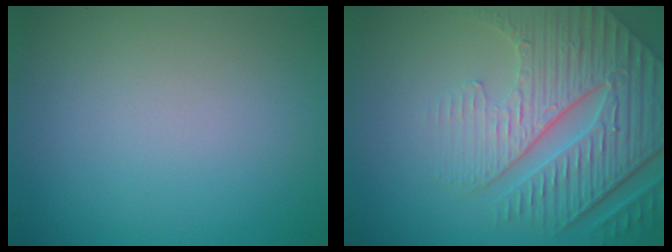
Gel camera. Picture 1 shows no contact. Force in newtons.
{"total": 8.0, "press": 5.8, "slide": 5.5}